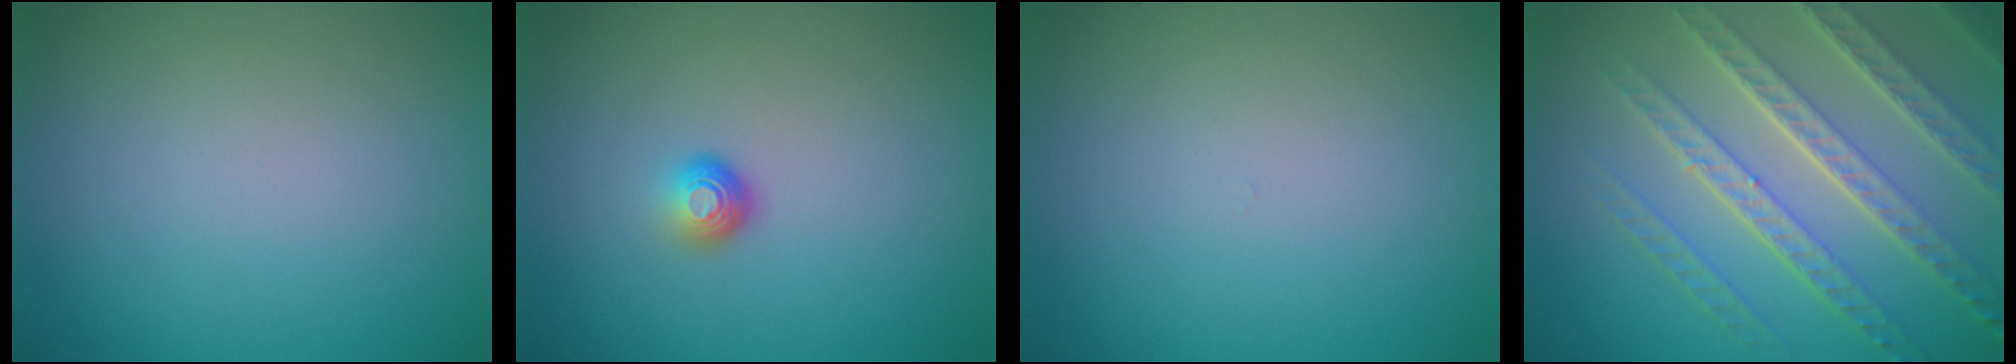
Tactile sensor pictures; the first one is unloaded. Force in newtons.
{"total": 1.8, "press": 1.1, "slide": 1.4}
{"total": 0.0}
{"total": 8.1, "press": 5.6, "slide": 5.9}